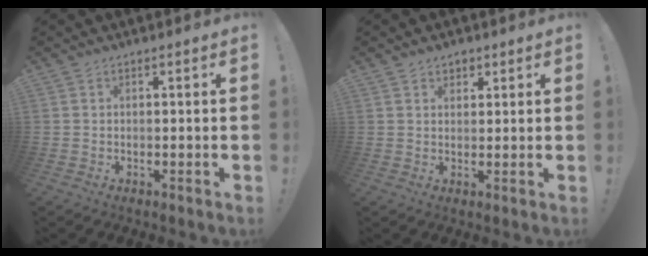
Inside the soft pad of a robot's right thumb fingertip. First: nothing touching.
{"total": 2.6, "force": [1.8, 1.8, 0.6], "torque": [0.001, -0.010, 0.031]}